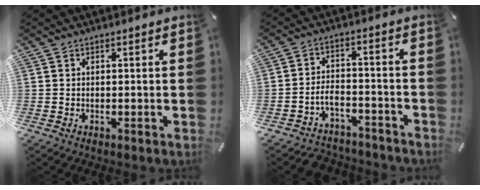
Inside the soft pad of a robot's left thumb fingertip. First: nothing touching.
{"total": 5.4, "force": [-3.4, 3.5, 2.4], "torque": [-0.053, 0.010, -0.067]}